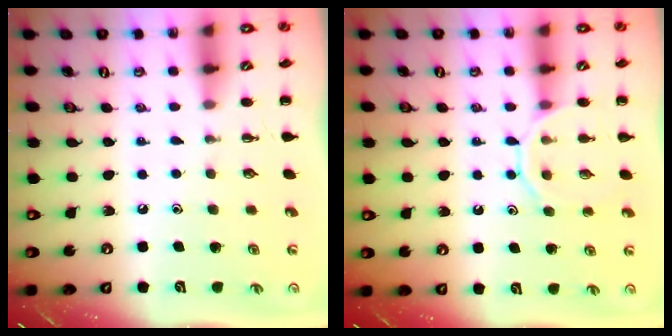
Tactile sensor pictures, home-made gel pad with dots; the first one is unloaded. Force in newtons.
{"total": 10.8, "press": 10.8, "slide": 1.3}